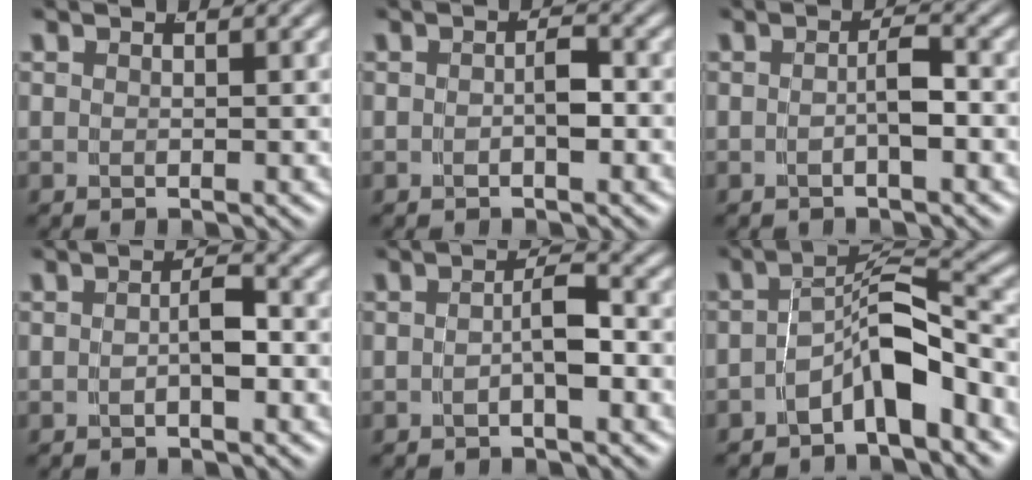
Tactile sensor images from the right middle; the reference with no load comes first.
{"total": 1.4, "force": [-0.6, 0.3, 1.2], "torque": [-0.015, -0.004, -0.007]}
{"total": 1.6, "force": [-0.8, -0.1, 1.4], "torque": [-0.019, -0.004, -0.009]}
{"total": 1.7, "force": [-0.8, 0.1, 1.5], "torque": [-0.020, -0.005, -0.009]}
{"total": 2.1, "force": [-1.0, 0.2, 1.8], "torque": [-0.028, -0.006, -0.012]}
{"total": 5.8, "force": [-3.7, 1.9, 4.0], "torque": [-0.051, -0.004, -0.057]}